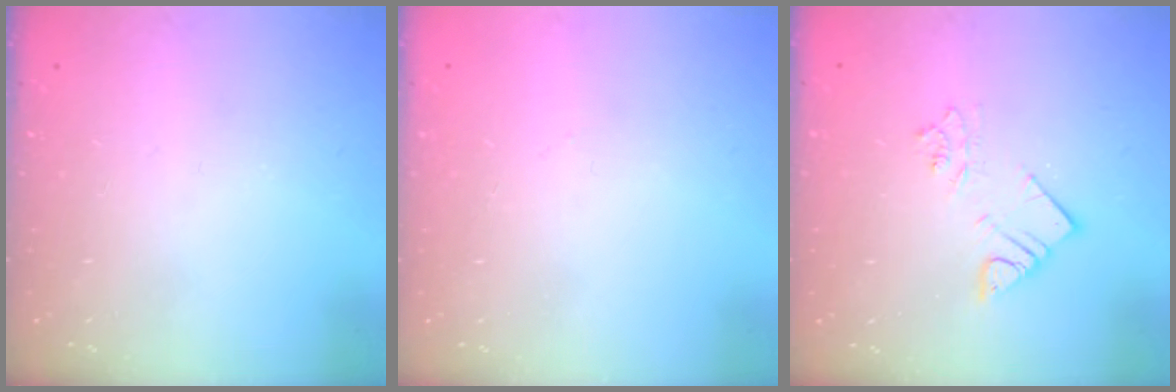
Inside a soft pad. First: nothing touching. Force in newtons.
{"total": 0.0}
{"total": 5.1, "press": 5.1, "slide": 0.3}